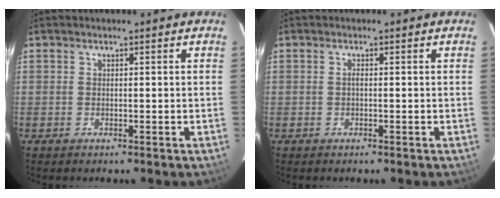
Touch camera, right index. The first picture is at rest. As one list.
[{"total": 0.5, "force": [-0.1, 0.1, 0.5], "torque": [-0.007, 0.004, -0.004]}]